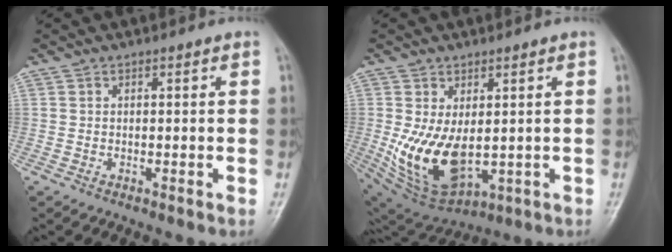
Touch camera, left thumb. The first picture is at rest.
{"total": 12.6, "force": [-0.2, 7.2, 10.4], "torque": [-0.180, -0.020, 0.023]}